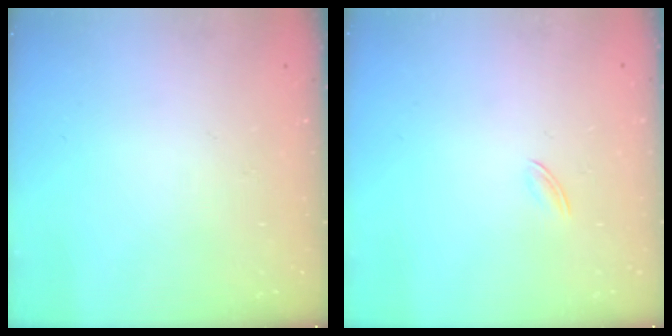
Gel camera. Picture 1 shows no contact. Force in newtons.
{"total": 1.6, "press": 1.5, "slide": 0.5}